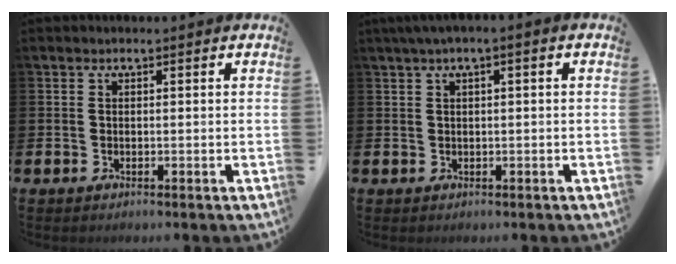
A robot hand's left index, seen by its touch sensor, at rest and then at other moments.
{"total": 1.4, "force": [0.3, 0.0, 1.3], "torque": [-0.030, 0.004, 0.007]}